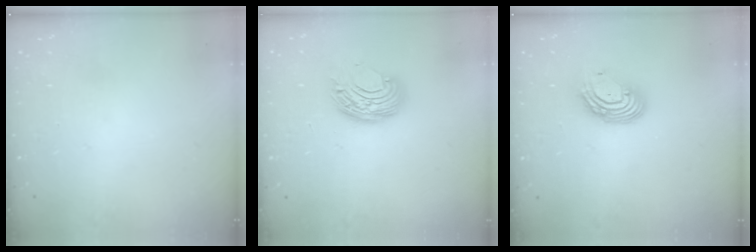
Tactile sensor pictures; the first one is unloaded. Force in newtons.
{"total": 8.9, "press": 8.9, "slide": 0.5}
{"total": 9.4, "press": 9.3, "slide": 1.1}